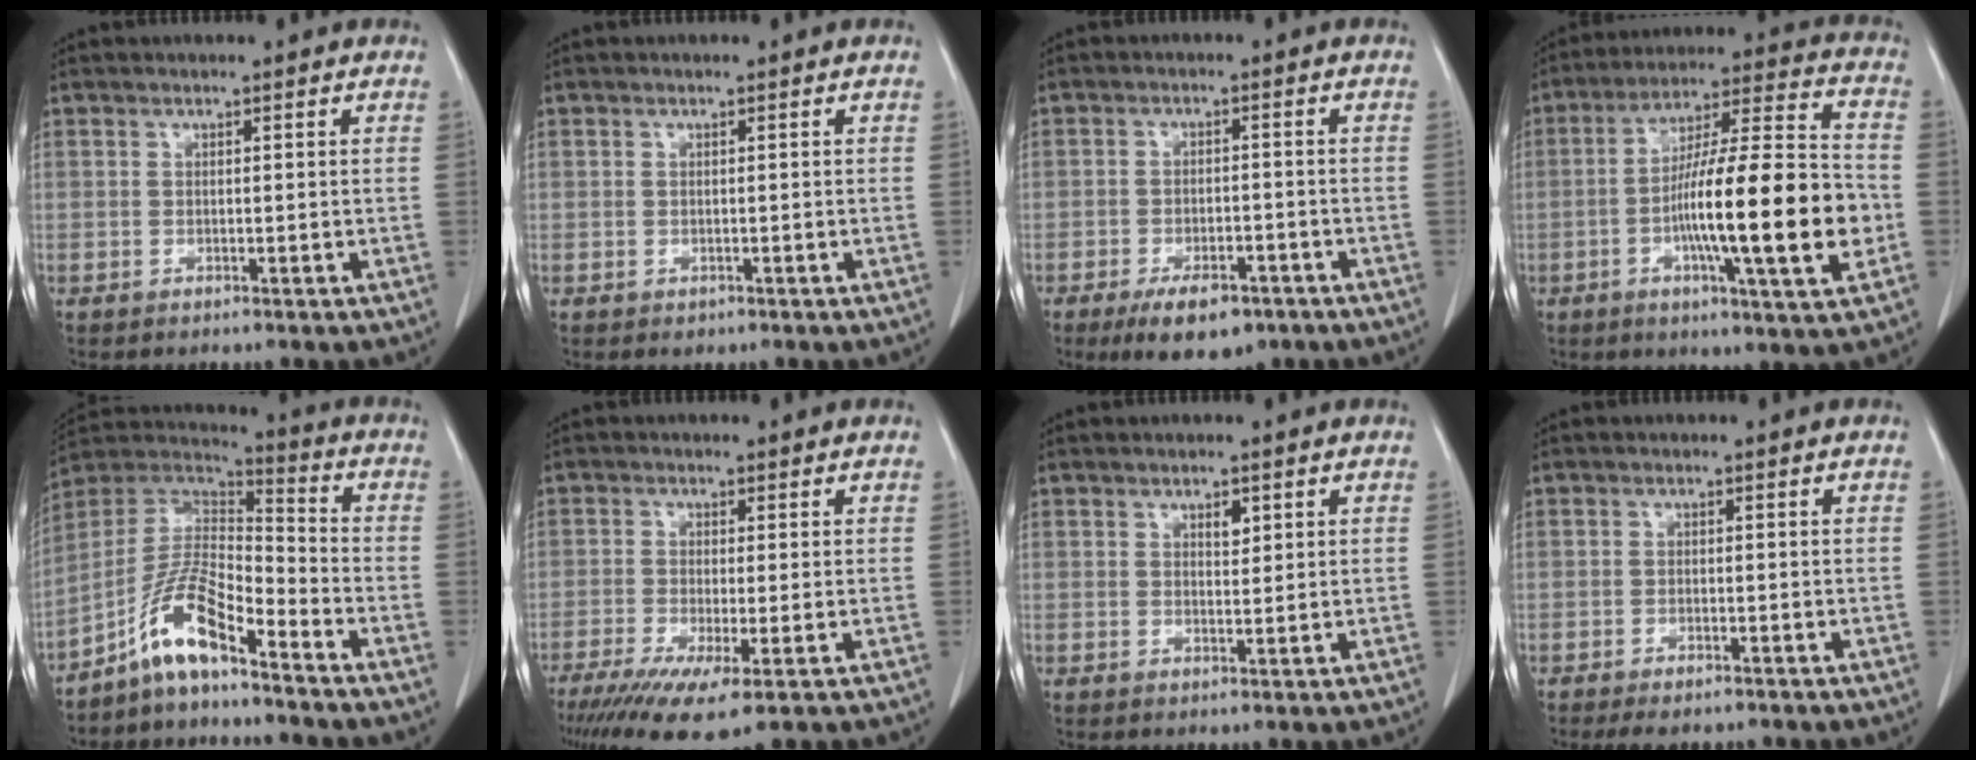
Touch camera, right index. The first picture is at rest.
{"total": 0.9, "force": [-0.3, 0.8, 0.1], "torque": [-0.003, 0.004, -0.002]}
{"total": 8.0, "force": [-5.3, 3.5, 4.9], "torque": [-0.075, -0.004, -0.079]}
{"total": 20.3, "force": [-4.0, 1.5, 19.8], "torque": [-0.314, 0.003, -0.064]}
{"total": 10.6, "force": [-7.2, 2.2, 7.4], "torque": [-0.157, 0.021, -0.136]}
{"total": 9.1, "force": [-5.2, 1.5, 7.3], "torque": [-0.116, -0.024, -0.084]}
{"total": 1.7, "force": [0.9, 0.8, 1.2], "torque": [-0.016, -0.004, 0.014]}
{"total": 3.8, "force": [-3.0, 1.3, 1.8], "torque": [-0.024, -0.006, -0.040]}